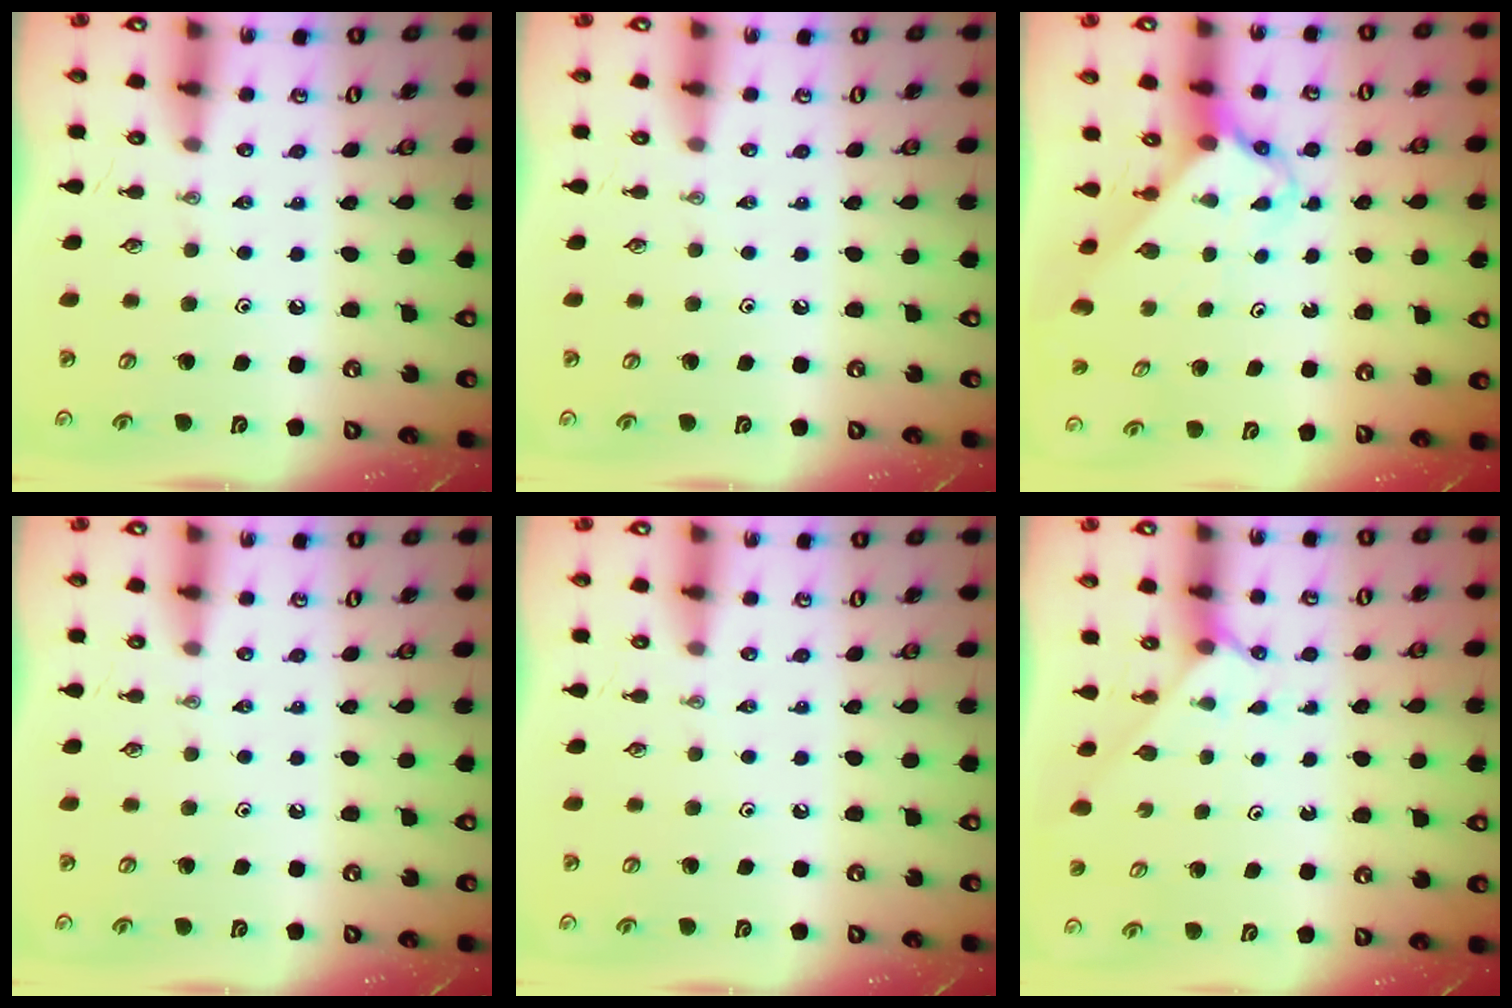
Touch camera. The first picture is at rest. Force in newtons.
{"total": 0.0}
{"total": 2.7, "press": 2.7, "slide": 0.2}
{"total": 0.0}
{"total": 0.0}
{"total": 2.9, "press": 2.8, "slide": 0.3}